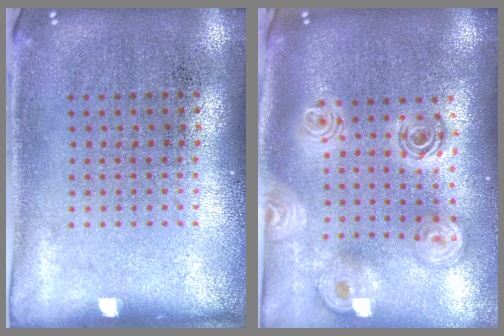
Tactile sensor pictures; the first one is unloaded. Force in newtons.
{"total": 2.4, "press": 1.9, "slide": 1.5}